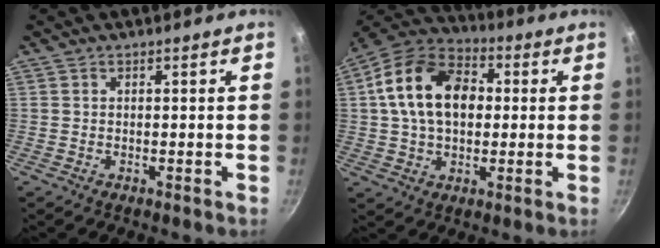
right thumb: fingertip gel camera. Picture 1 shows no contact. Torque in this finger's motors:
{"motor_torque": [-0.22, 2.61, 1.42, 0.15, 0.38]}